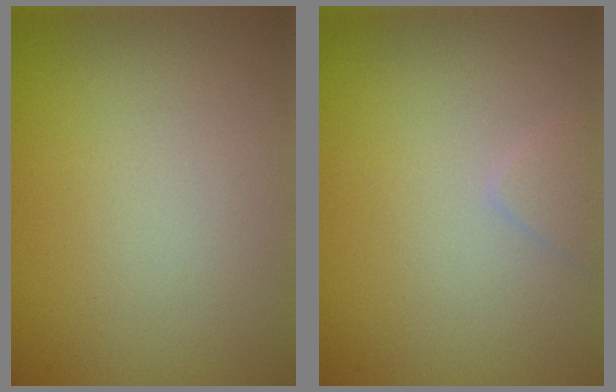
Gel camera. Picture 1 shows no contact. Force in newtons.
{"total": 0.8, "press": 0.8, "slide": 0.1}